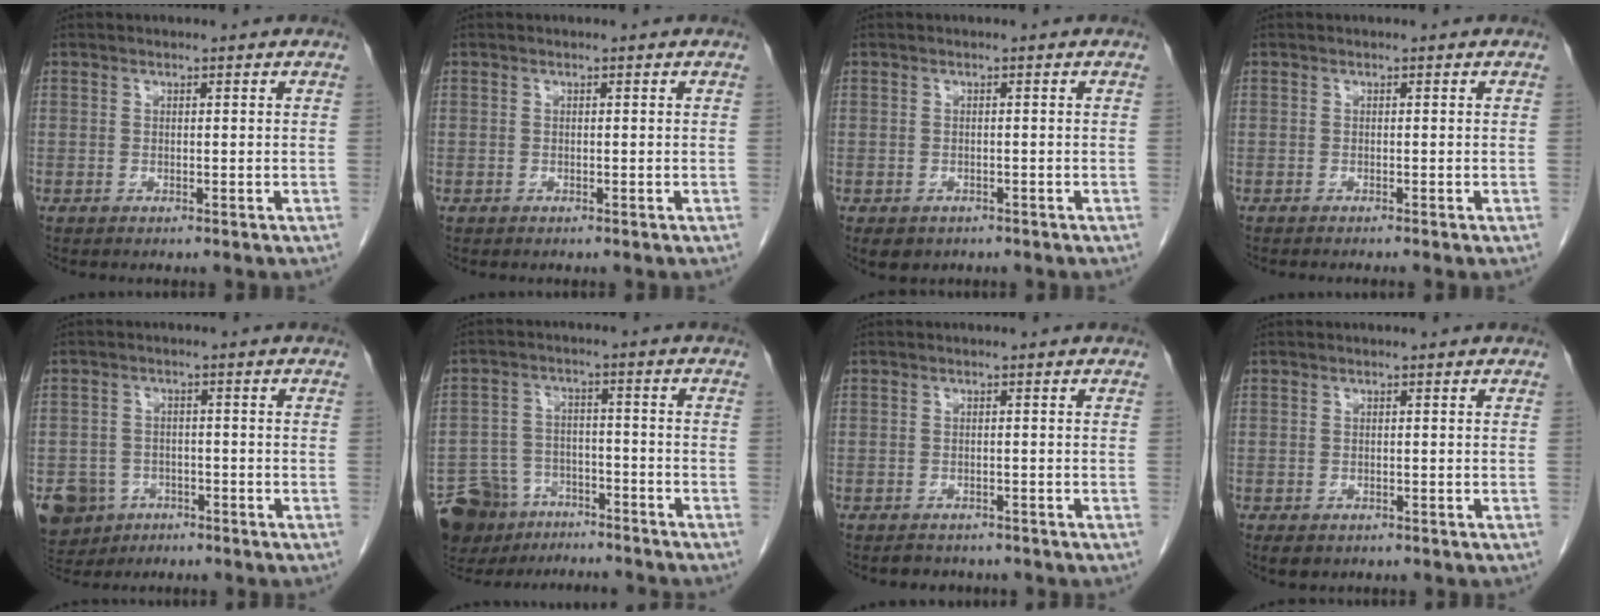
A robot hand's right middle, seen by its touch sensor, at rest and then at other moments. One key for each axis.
{"total": 0.0}
{"total": 3.7, "fx": -2.5, "fy": 2.4, "fz": 1.1, "tx": -0.012, "ty": 0.000, "tz": -0.030}
{"total": 1.5, "fx": -1.3, "fy": -0.3, "fz": 0.8, "tx": -0.004, "ty": 0.004, "tz": -0.016}
{"total": 7.4, "fx": -4.3, "fy": 5.8, "fz": 1.6, "tx": -0.040, "ty": 0.003, "tz": -0.066}
{"total": 12.1, "fx": -9.9, "fy": 6.4, "fz": 2.5, "tx": -0.055, "ty": 0.031, "tz": -0.153}
{"total": 3.2, "fx": -2.8, "fy": 1.5, "fz": 0.4, "tx": -0.011, "ty": 0.001, "tz": -0.036}
{"total": 2.6, "fx": -1.8, "fy": 1.6, "fz": 1.0, "tx": -0.013, "ty": -0.001, "tz": -0.020}